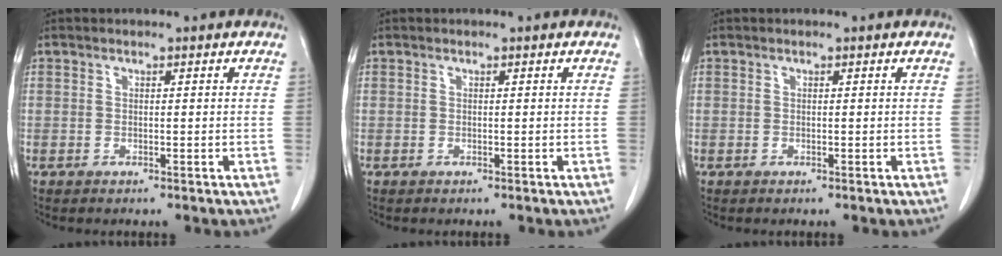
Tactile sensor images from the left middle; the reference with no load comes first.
{"total": 0.0}
{"total": 0.0}